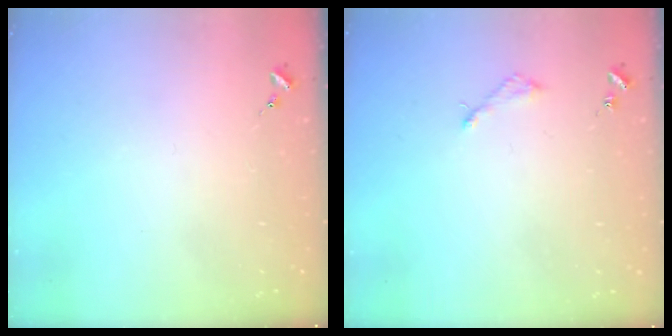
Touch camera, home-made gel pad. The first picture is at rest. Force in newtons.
{"total": 3.1, "press": 3.0, "slide": 0.3}